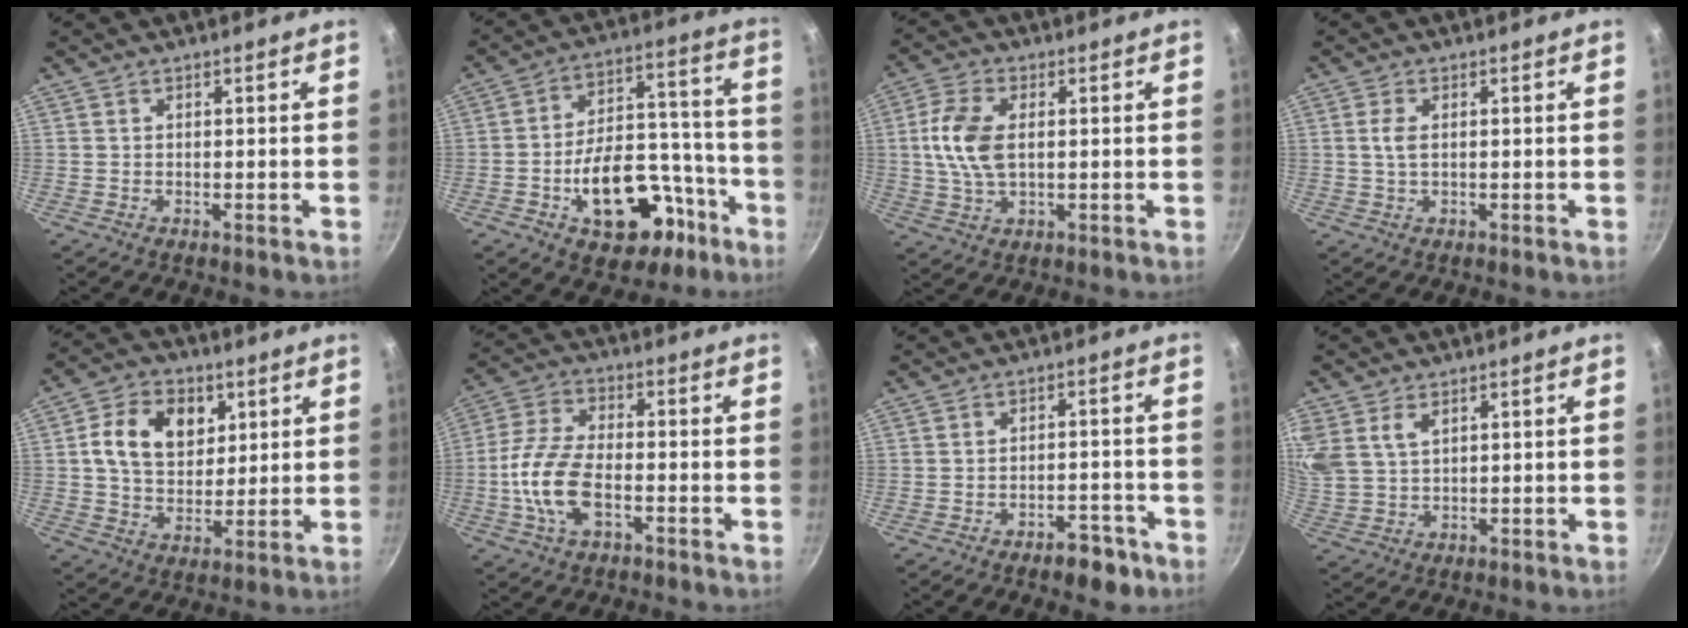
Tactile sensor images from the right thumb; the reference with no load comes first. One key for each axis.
{"total": 19.0, "fx": -8.7, "fy": 10.6, "fz": 13.1, "tx": -0.166, "ty": 0.080, "tz": -0.121}
{"total": 9.8, "fx": 1.0, "fy": 5.4, "fz": 8.0, "tx": -0.175, "ty": 0.005, "tz": 0.020}
{"total": 2.8, "fx": 0.3, "fy": 1.5, "fz": 2.3, "tx": -0.052, "ty": 0.002, "tz": 0.005}
{"total": 13.1, "fx": 3.8, "fy": 9.5, "fz": 8.2, "tx": -0.108, "ty": -0.005, "tz": 0.067}
{"total": 11.4, "fx": -2.9, "fy": 5.9, "fz": 9.3, "tx": -0.196, "ty": 0.022, "tz": -0.060}
{"total": 5.2, "fx": -3.5, "fy": 2.3, "fz": 3.0, "tx": -0.029, "ty": 0.026, "tz": -0.047}
{"total": 10.3, "fx": 4.0, "fy": 6.9, "fz": 6.6, "tx": -0.167, "ty": 0.001, "tz": 0.090}